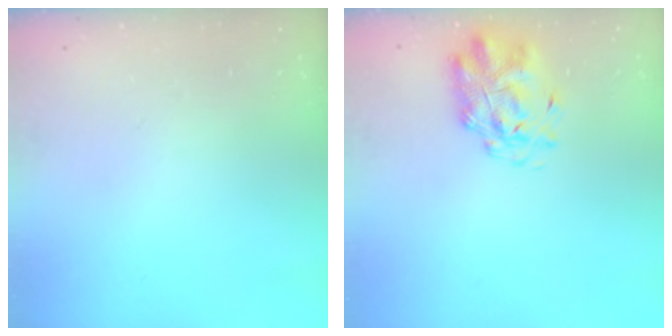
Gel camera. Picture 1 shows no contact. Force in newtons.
{"total": 2.9, "press": 2.8, "slide": 0.7}